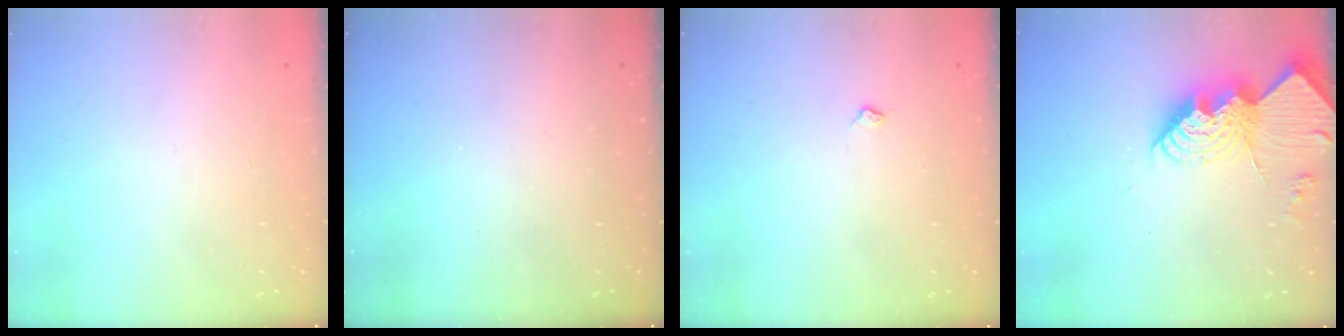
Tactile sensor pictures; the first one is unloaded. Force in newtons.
{"total": 0.0}
{"total": 3.6, "press": 3.5, "slide": 0.6}
{"total": 17.5, "press": 17.5, "slide": 1.7}